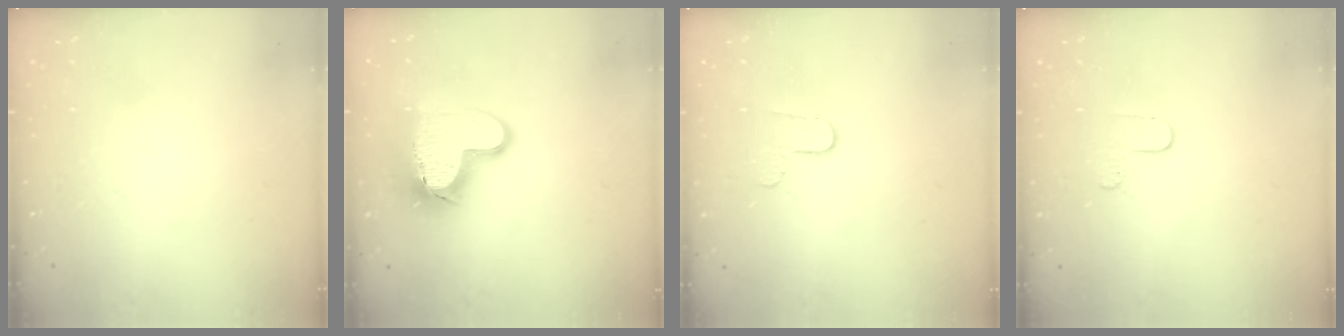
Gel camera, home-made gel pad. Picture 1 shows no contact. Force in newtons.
{"total": 15.0, "press": 14.9, "slide": 1.2}
{"total": 5.7, "press": 5.7, "slide": 0.5}
{"total": 3.9, "press": 3.9, "slide": 0.4}